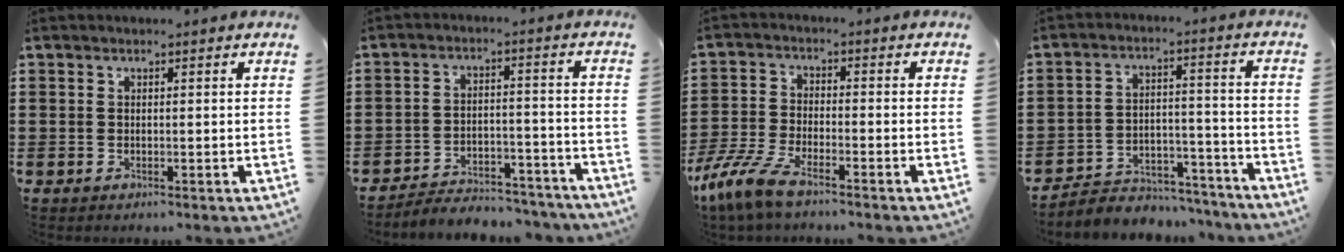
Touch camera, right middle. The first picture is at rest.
{"total": 4.9, "force": [-4.8, 0.8, 0.6], "torque": [-0.010, 0.011, -0.099]}
{"total": 6.9, "force": [-5.5, 1.2, 4.0], "torque": [-0.111, -0.013, -0.113]}
{"total": 5.2, "force": [-4.9, 1.6, 0.5], "torque": [-0.010, 0.015, -0.099]}